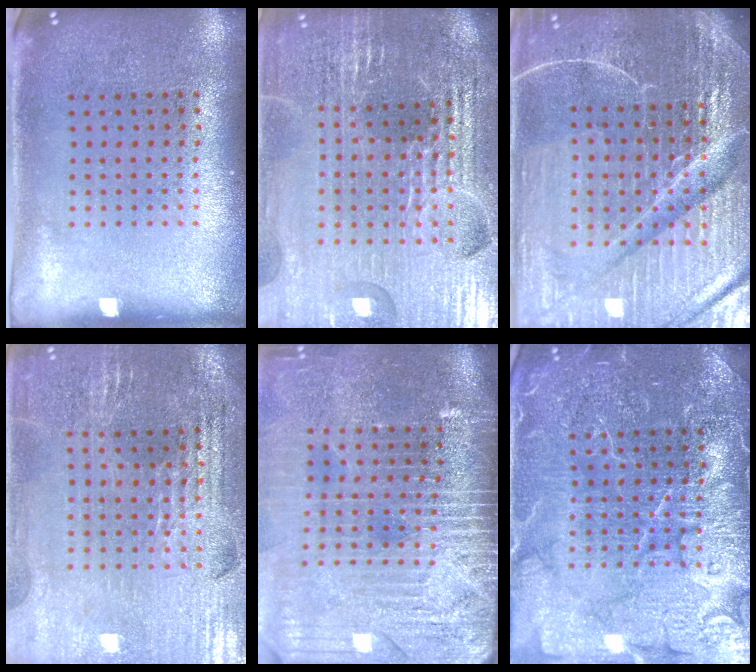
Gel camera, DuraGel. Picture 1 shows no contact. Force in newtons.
{"total": 5.2, "press": 4.8, "slide": 2.0}
{"total": 6.8, "press": 6.0, "slide": 3.3}
{"total": 2.9, "press": 2.8, "slide": 0.5}
{"total": 4.5, "press": 3.9, "slide": 2.3}
{"total": 6.9, "press": 6.9, "slide": 1.0}